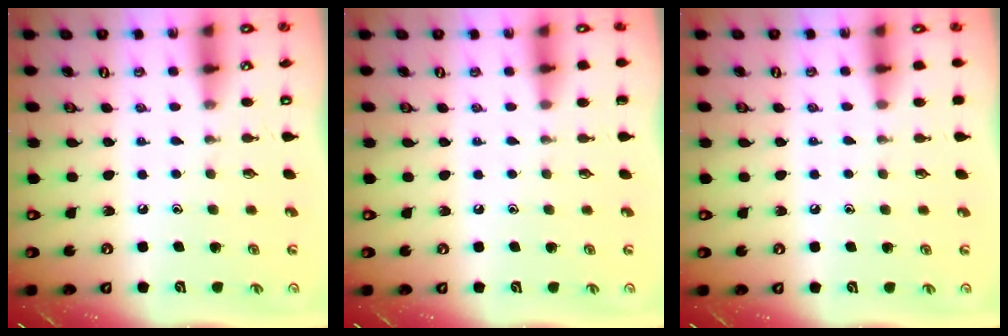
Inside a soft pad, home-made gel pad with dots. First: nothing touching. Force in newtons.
{"total": 0.0}
{"total": 3.0, "press": 2.9, "slide": 0.5}